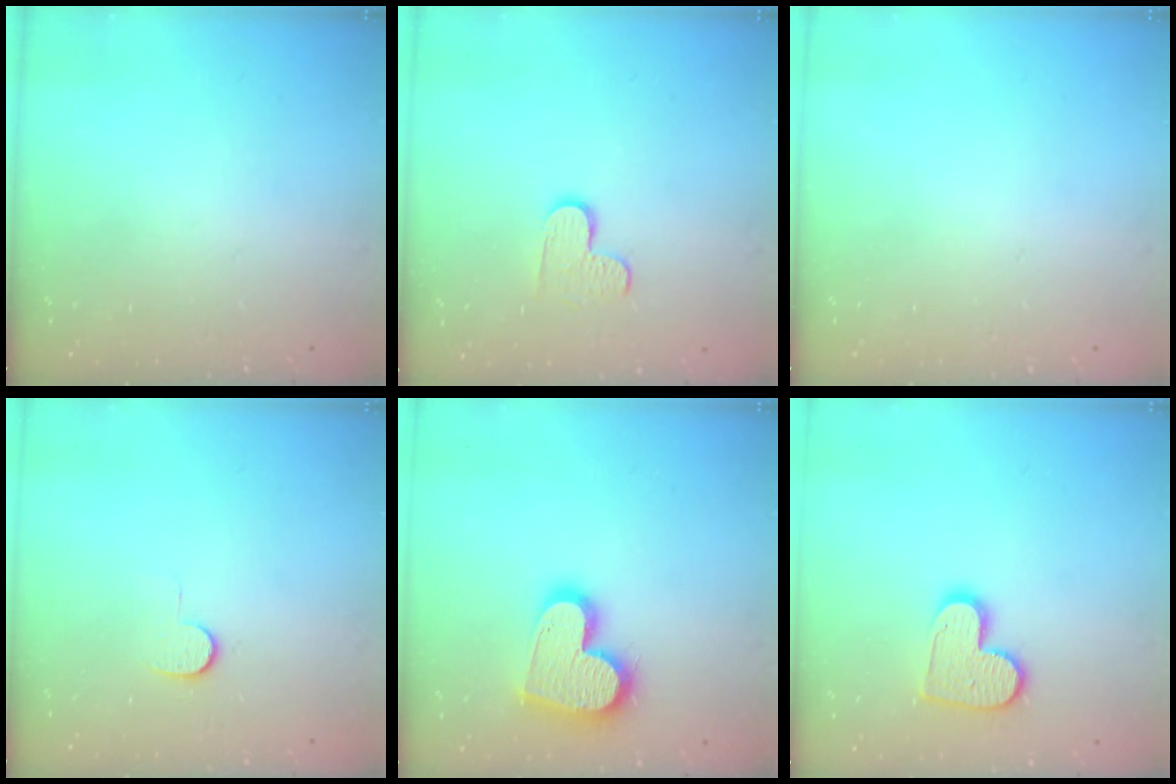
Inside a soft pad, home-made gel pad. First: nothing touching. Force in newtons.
{"total": 4.9, "press": 4.8, "slide": 0.4}
{"total": 0.0}
{"total": 6.4, "press": 6.4, "slide": 0.4}
{"total": 16.2, "press": 16.2, "slide": 1.1}
{"total": 11.1, "press": 11.1, "slide": 0.4}